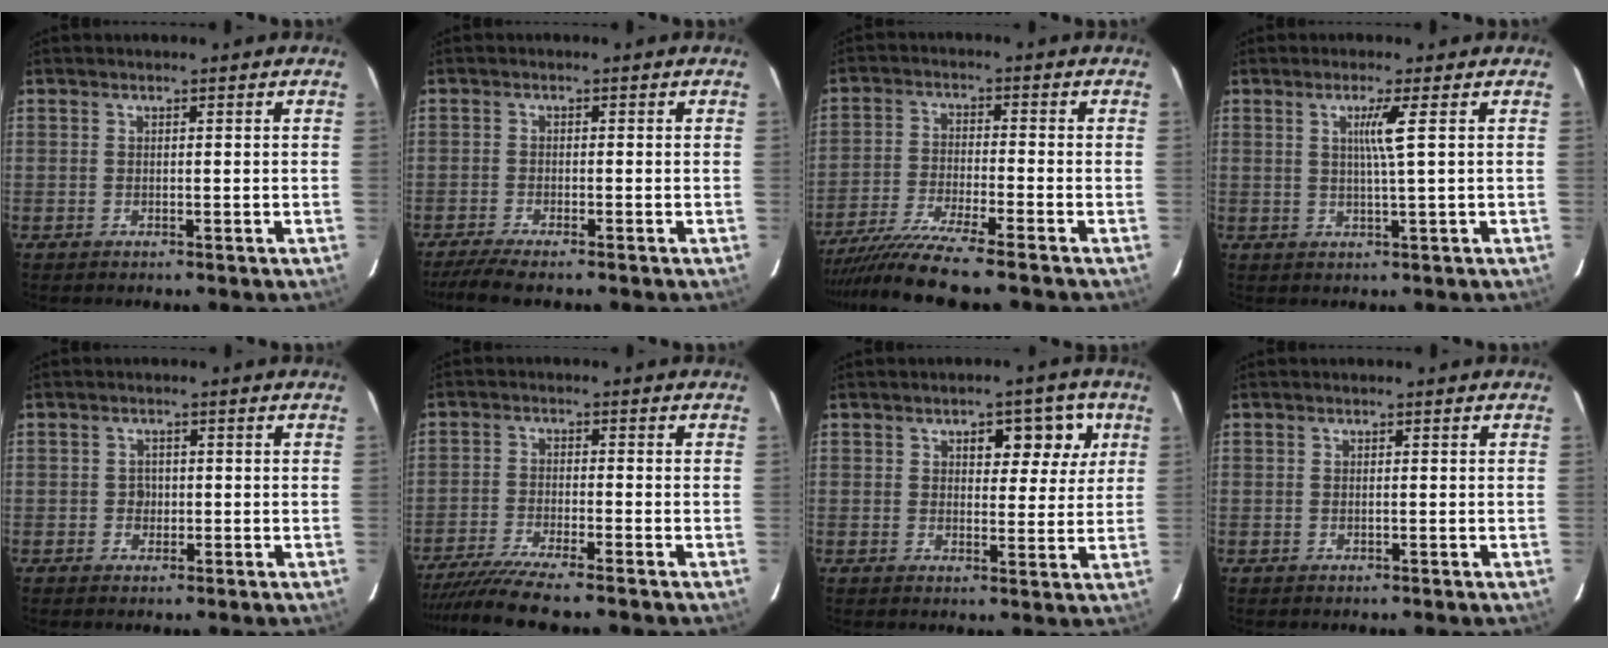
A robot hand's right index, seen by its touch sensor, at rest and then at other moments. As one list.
[{"total": 5.7, "force": [-4.7, 0.3, 3.2], "torque": [-0.053, -0.014, -0.079]}, {"total": 11.2, "force": [-9.6, -1.2, 5.8], "torque": [-0.094, -0.029, -0.162]}, {"total": 3.4, "force": [0.9, -1.0, 3.2], "torque": [-0.060, -0.004, 0.017]}, {"total": 1.5, "force": [-0.3, 1.3, 0.7], "torque": [-0.010, 0.004, -0.003]}, {"total": 10.0, "force": [-8.8, -0.7, 4.8], "torque": [-0.068, -0.025, -0.143]}, {"total": 6.6, "force": [2.8, 3.4, 4.9], "torque": [-0.051, 0.016, 0.036]}, {"total": 0.0}]